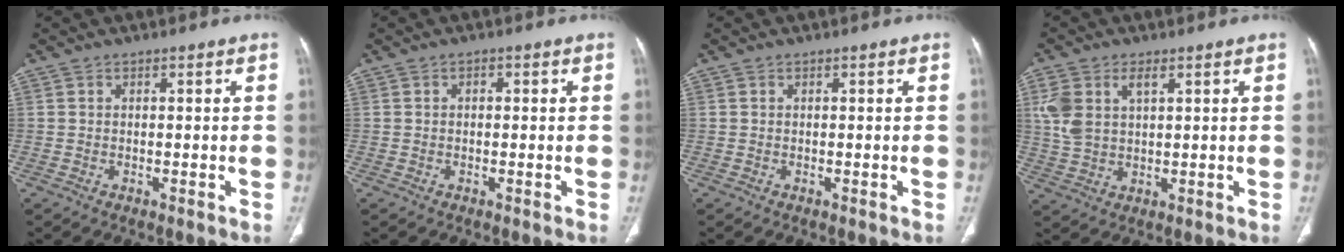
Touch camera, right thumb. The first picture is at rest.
{"total": 0.8, "force": [0.1, 0.6, 0.6], "torque": [-0.005, 0.002, -0.002]}
{"total": 0.0}
{"total": 7.9, "force": [2.9, 4.5, 5.8], "torque": [-0.130, 0.004, 0.063]}